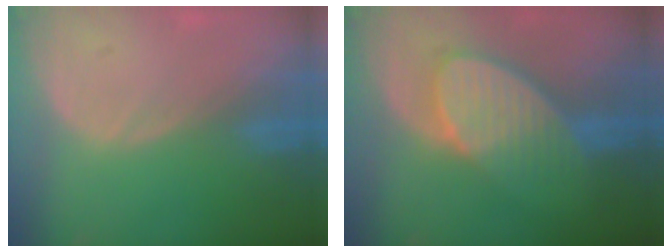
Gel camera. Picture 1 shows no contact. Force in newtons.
{"total": 8.3, "press": 7.7, "slide": 3.1}